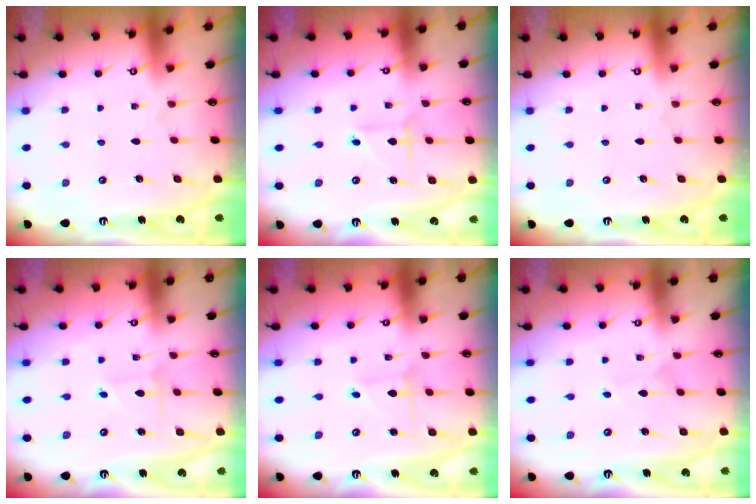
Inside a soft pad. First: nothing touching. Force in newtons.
{"total": 2.6, "press": 2.6, "slide": 0.3}
{"total": 0.0}
{"total": 2.4, "press": 2.4, "slide": 0.2}
{"total": 1.4, "press": 1.4, "slide": 0.1}
{"total": 2.1, "press": 2.1, "slide": 0.1}